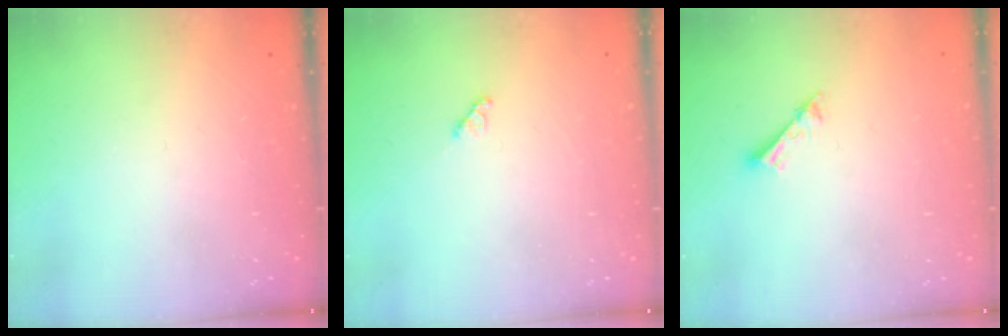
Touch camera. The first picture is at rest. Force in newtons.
{"total": 2.9, "press": 2.9, "slide": 0.3}
{"total": 2.2, "press": 2.1, "slide": 0.4}